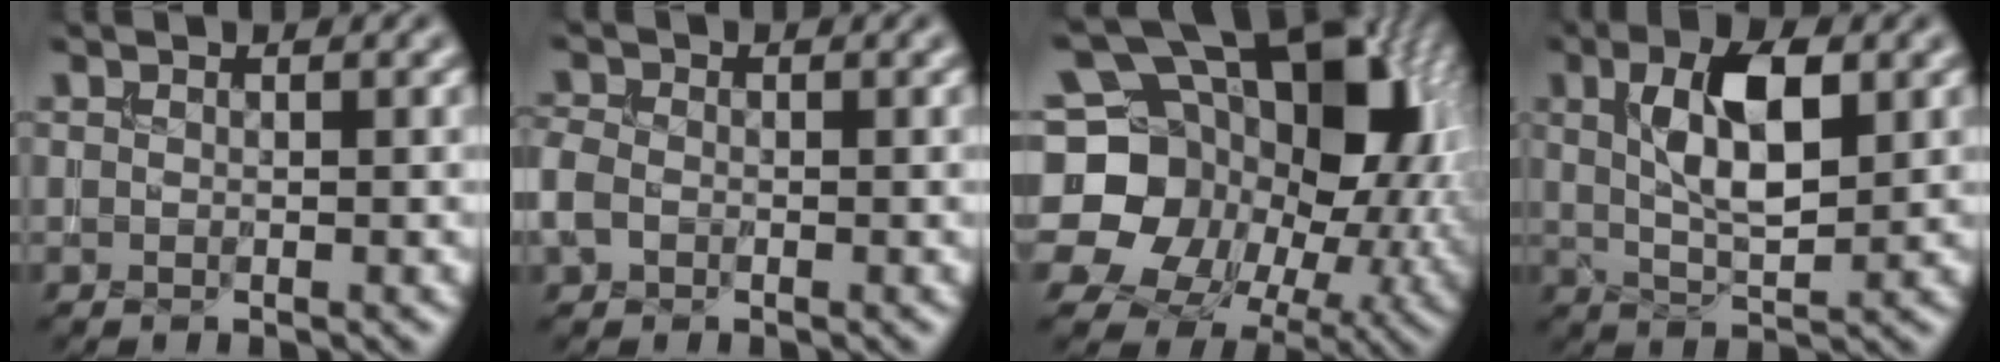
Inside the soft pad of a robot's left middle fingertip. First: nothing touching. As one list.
[{"total": 2.4, "force": [-0.8, 1.8, 1.3], "torque": [-0.036, 0.000, -0.025]}, {"total": 21.0, "force": [1.8, 16.5, 12.8], "torque": [-0.230, -0.010, 0.025]}, {"total": 6.8, "force": [1.7, 2.9, 5.9], "torque": [-0.109, 0.001, 0.030]}]